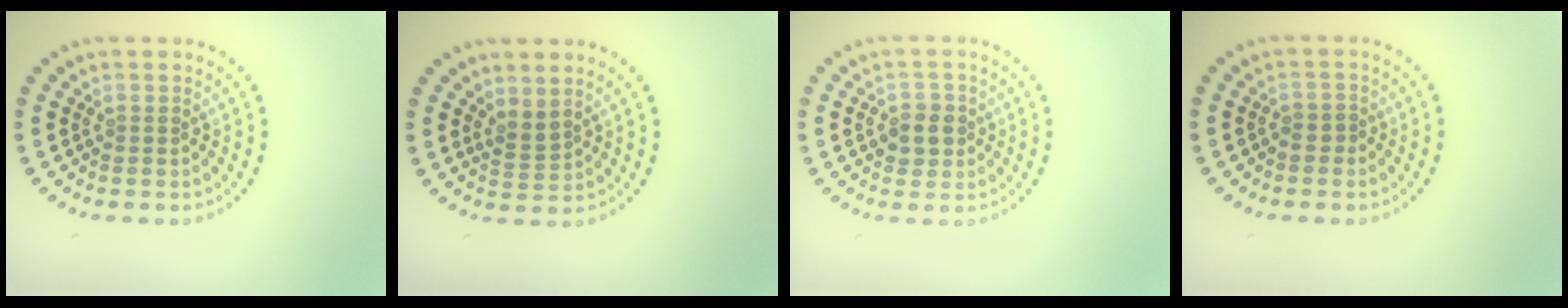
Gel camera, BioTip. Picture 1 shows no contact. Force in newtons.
{"total": 1.7, "press": 1.3, "slide": 1.1}
{"total": 2.4, "press": 2.3, "slide": 0.7}
{"total": 0.9, "press": 0.6, "slide": 0.6}